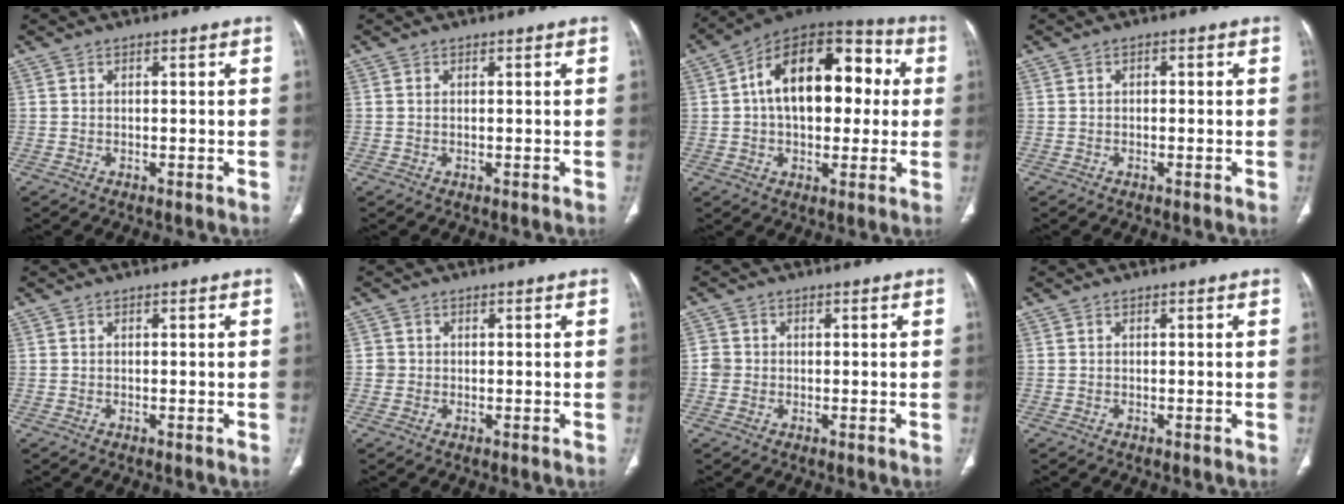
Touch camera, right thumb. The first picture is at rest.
{"total": 0.0}
{"total": 21.4, "force": [2.7, 12.8, 17.0], "torque": [-0.229, 0.038, 0.032]}
{"total": 0.7, "force": [-0.1, 0.5, 0.5], "torque": [-0.003, 0.002, -0.005]}
{"total": 0.0}
{"total": 1.4, "force": [-0.1, 1.3, 0.1], "torque": [0.006, 0.005, -0.003]}
{"total": 2.1, "force": [-0.3, 1.9, 0.6], "torque": [-0.003, 0.006, -0.008]}
{"total": 0.0}